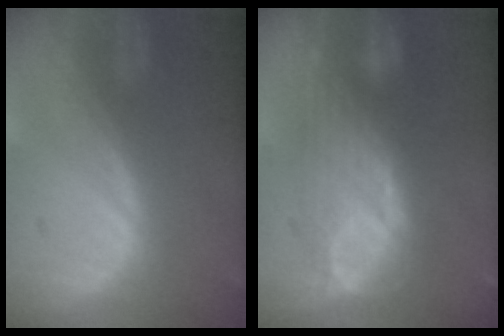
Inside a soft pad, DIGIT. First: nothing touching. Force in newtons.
{"total": 8.1, "press": 8.0, "slide": 0.7}